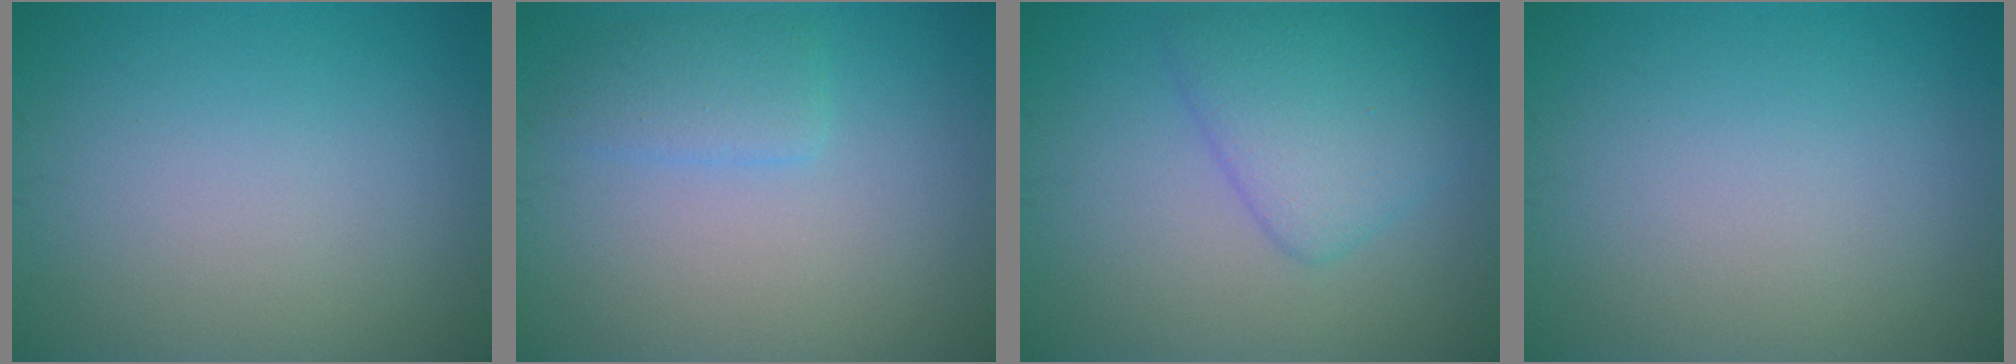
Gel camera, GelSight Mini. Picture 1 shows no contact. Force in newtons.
{"total": 2.1, "press": 2.1, "slide": 0.2}
{"total": 4.2, "press": 4.2, "slide": 0.1}
{"total": 0.0}